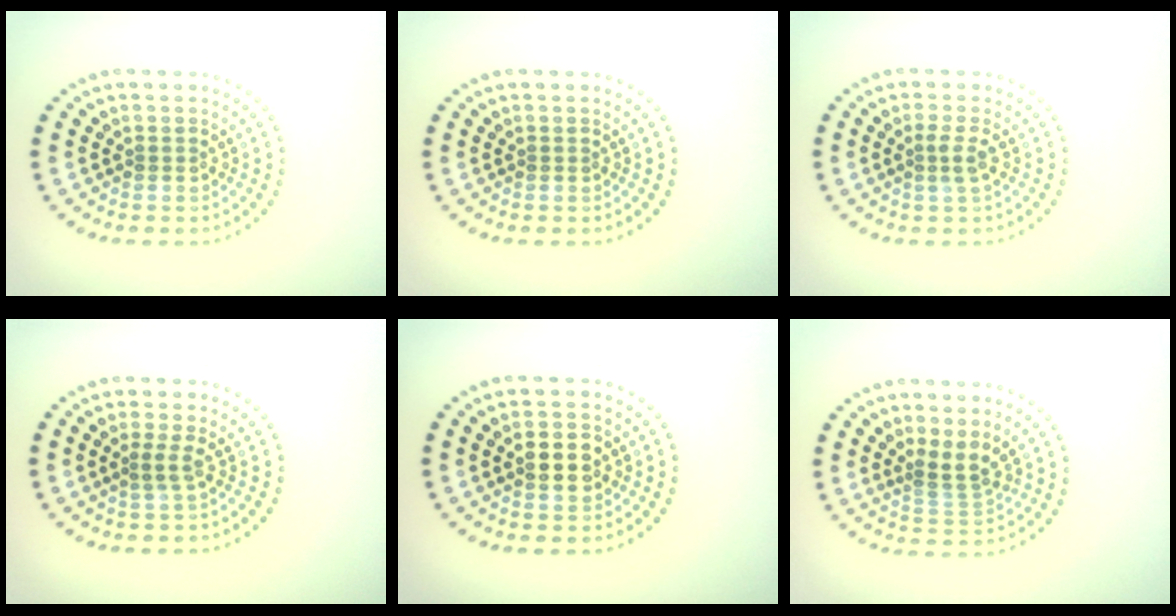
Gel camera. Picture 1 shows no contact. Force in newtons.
{"total": 0.0}
{"total": 1.6, "press": 1.2, "slide": 1.0}
{"total": 1.2, "press": 0.8, "slide": 0.8}
{"total": 3.0, "press": 2.9, "slide": 0.2}
{"total": 2.5, "press": 1.7, "slide": 1.8}